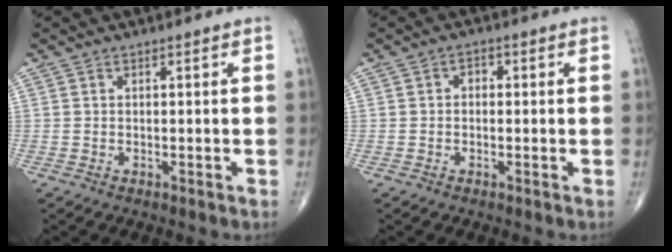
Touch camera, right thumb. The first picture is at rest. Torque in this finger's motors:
{"motor_torque": [-0.41, 0.31, 0.03, 0.03, 0.06]}